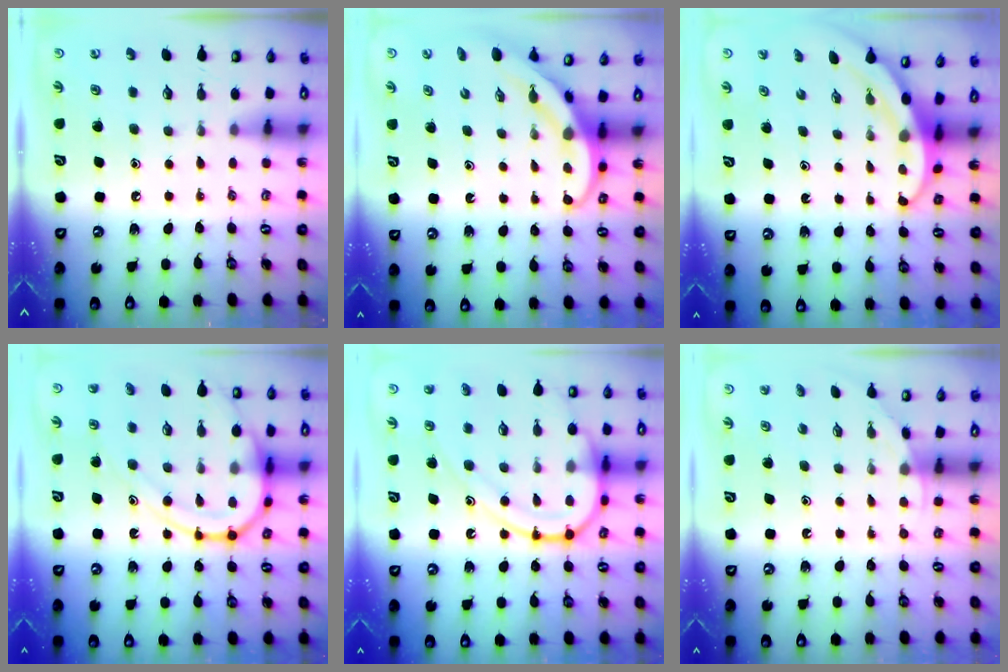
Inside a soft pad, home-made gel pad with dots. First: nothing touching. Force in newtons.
{"total": 4.0, "press": 4.0, "slide": 0.3}
{"total": 3.4, "press": 3.4, "slide": 0.1}
{"total": 13.9, "press": 13.8, "slide": 1.4}
{"total": 14.9, "press": 14.8, "slide": 1.3}
{"total": 2.5, "press": 2.5, "slide": 0.2}